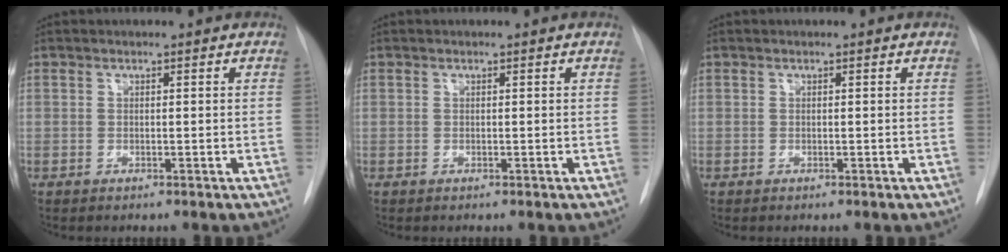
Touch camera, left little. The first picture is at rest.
{"total": 0.0}
{"total": 0.0}